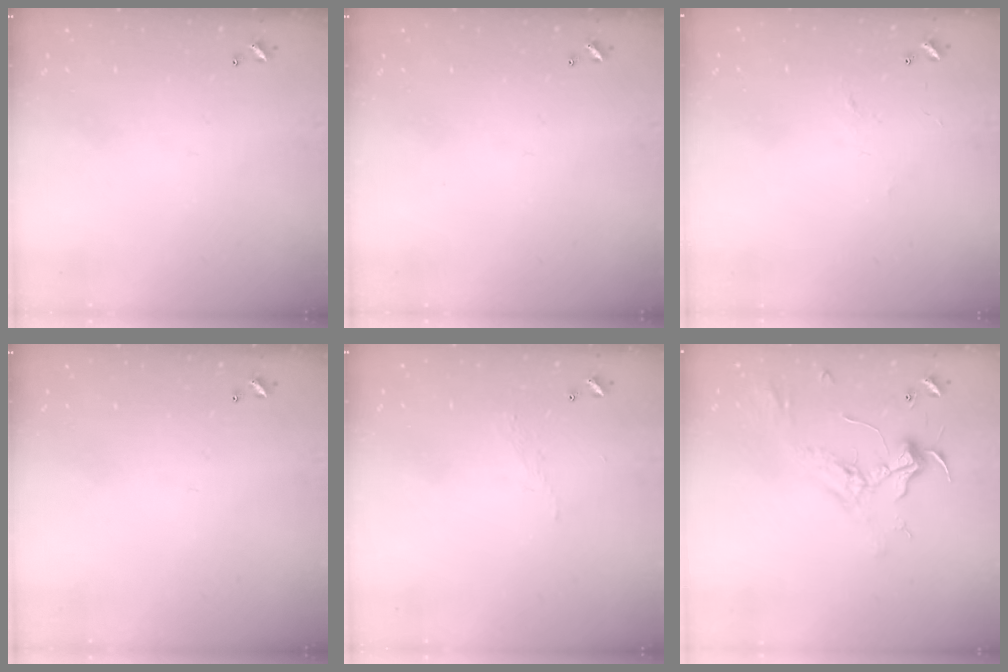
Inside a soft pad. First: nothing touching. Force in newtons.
{"total": 0.0}
{"total": 2.9, "press": 2.9, "slide": 0.4}
{"total": 0.0}
{"total": 2.0, "press": 2.0, "slide": 0.5}
{"total": 2.3, "press": 2.2, "slide": 0.6}